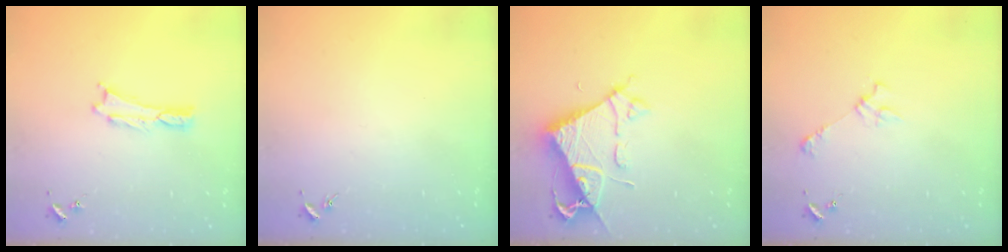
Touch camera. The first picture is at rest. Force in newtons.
{"total": 0.0}
{"total": 6.8, "press": 6.7, "slide": 0.6}
{"total": 2.4, "press": 2.4, "slide": 0.3}